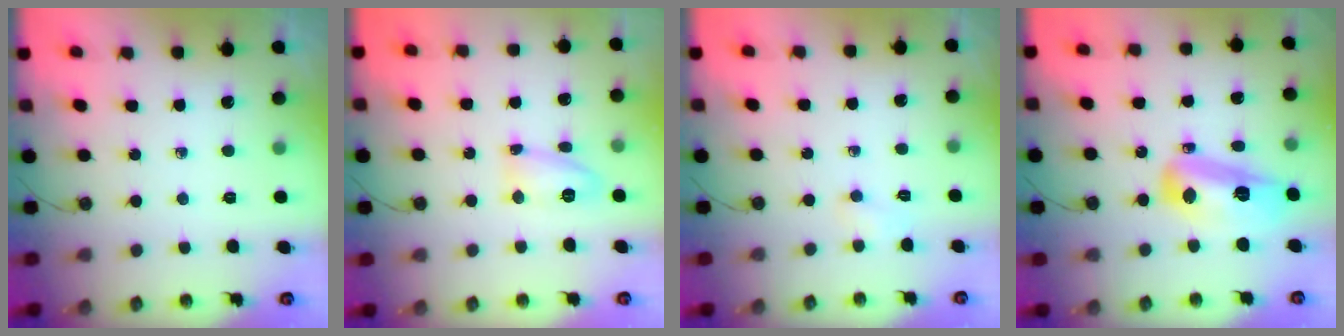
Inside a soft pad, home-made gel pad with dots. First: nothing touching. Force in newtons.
{"total": 22.7, "press": 10.7, "slide": 20.0}
{"total": 11.3, "press": 3.8, "slide": 10.7}
{"total": 13.7, "press": 13.6, "slide": 1.5}